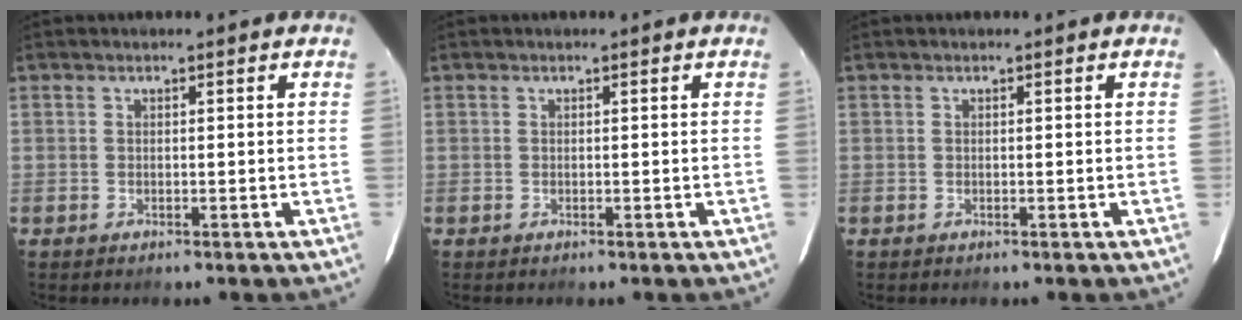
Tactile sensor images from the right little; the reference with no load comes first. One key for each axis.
{"total": 0.0}
{"total": 0.0}